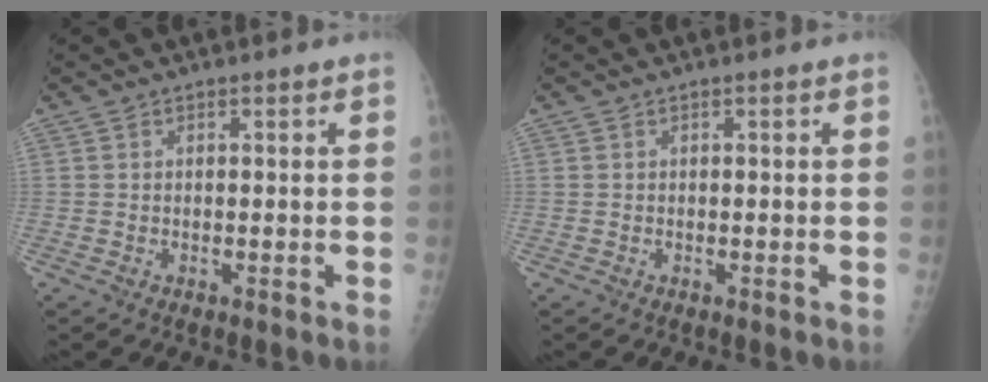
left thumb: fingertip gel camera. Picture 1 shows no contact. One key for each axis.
{"total": 0.0}